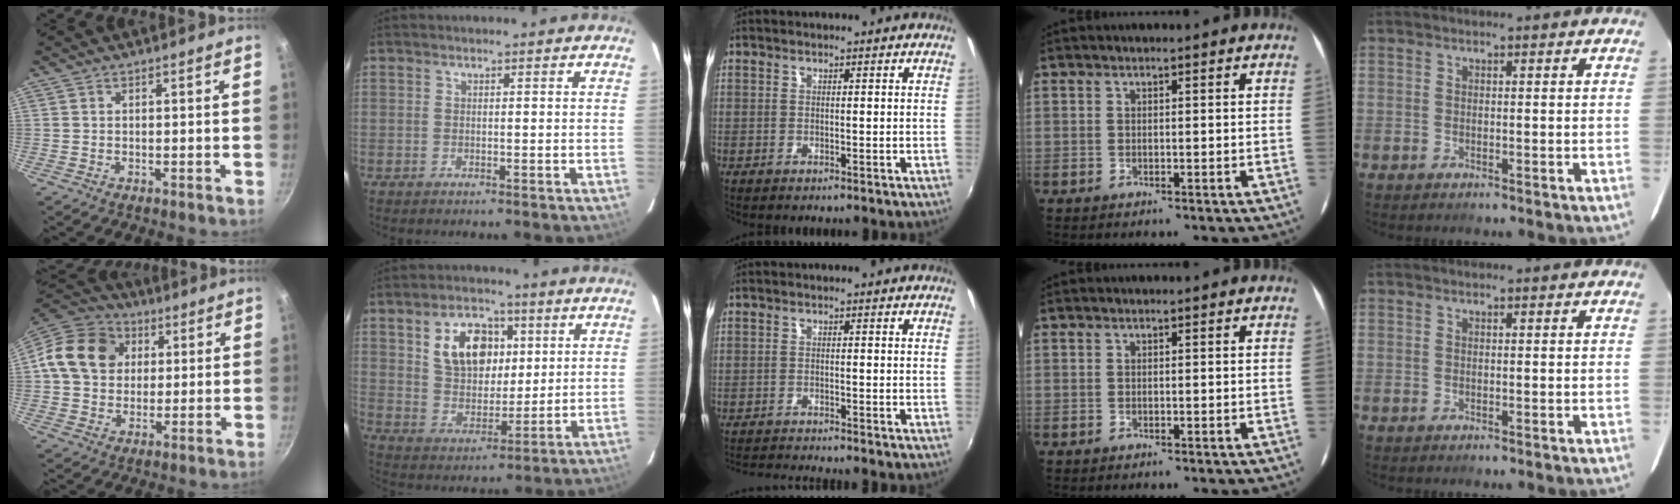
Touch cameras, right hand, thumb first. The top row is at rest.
{"thumb": {"total": 15.0, "force": [3.0, 12.3, 7.9], "torque": [-0.129, 0.021, 0.037]}, "index": {"total": 12.6, "force": [4.2, 8.3, 8.5], "torque": [-0.157, 0.021, 0.086]}, "middle": {"total": 4.9, "force": [-4.8, -0.6, 0.9], "torque": [-0.035, -0.014, -0.088]}}